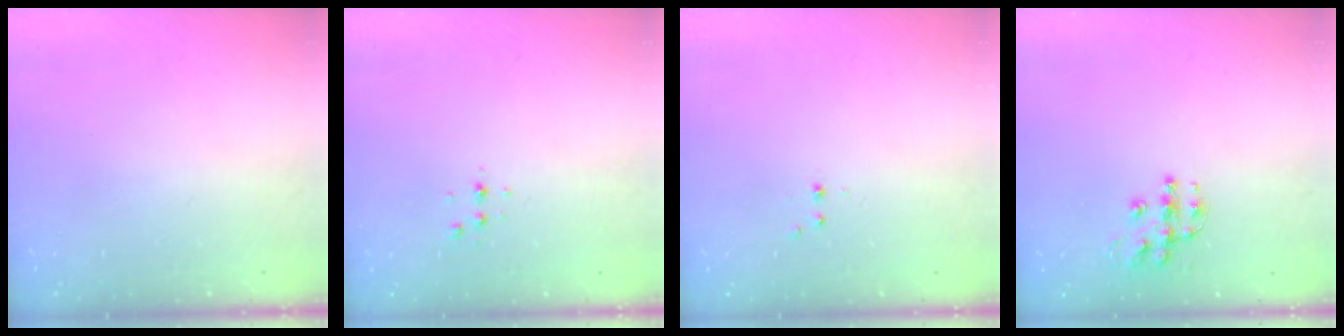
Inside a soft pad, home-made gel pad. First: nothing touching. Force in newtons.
{"total": 3.7, "press": 3.2, "slide": 1.7}
{"total": 2.2, "press": 1.9, "slide": 1.2}
{"total": 10.7, "press": 10.7, "slide": 0.6}